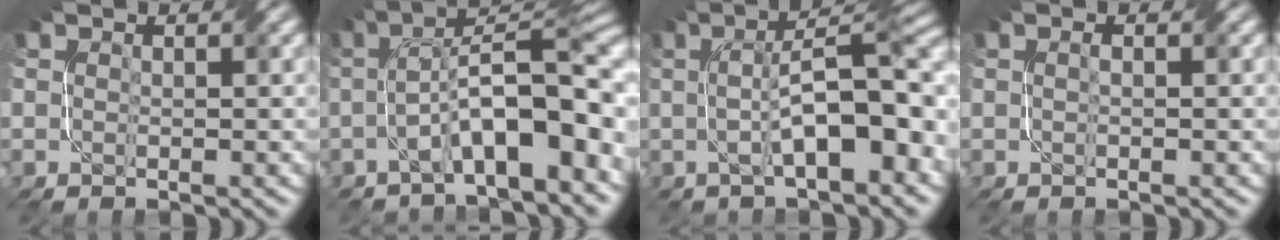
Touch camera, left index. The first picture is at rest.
{"total": 10.8, "force": [-2.8, 3.4, 9.9], "torque": [-0.149, 0.019, -0.043]}
{"total": 9.7, "force": [-0.5, 3.1, 9.2], "torque": [-0.129, 0.014, -0.009]}
{"total": 0.5, "force": [0.1, 0.1, 0.5], "torque": [-0.012, 0.000, -0.002]}